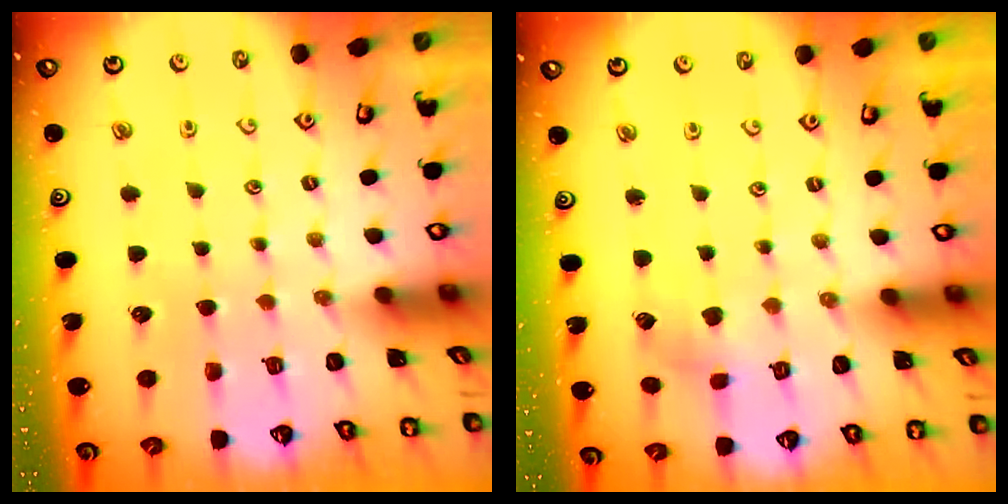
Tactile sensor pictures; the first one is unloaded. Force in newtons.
{"total": 2.6, "press": 2.6, "slide": 0.4}